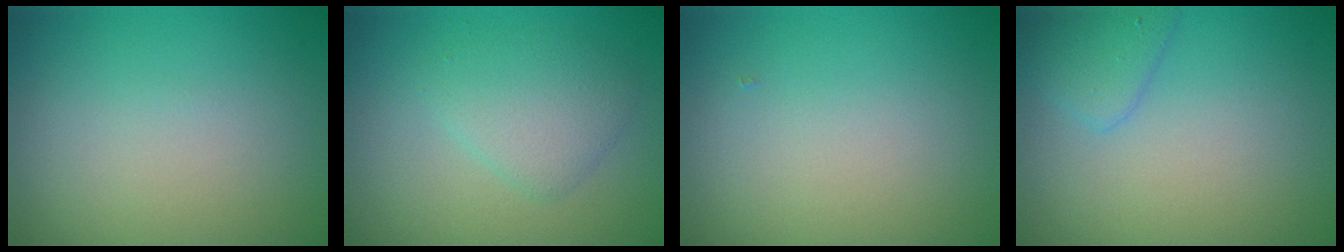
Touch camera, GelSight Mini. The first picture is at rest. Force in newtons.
{"total": 2.8, "press": 2.8, "slide": 0.1}
{"total": 0.0}
{"total": 1.9, "press": 1.9, "slide": 0.1}